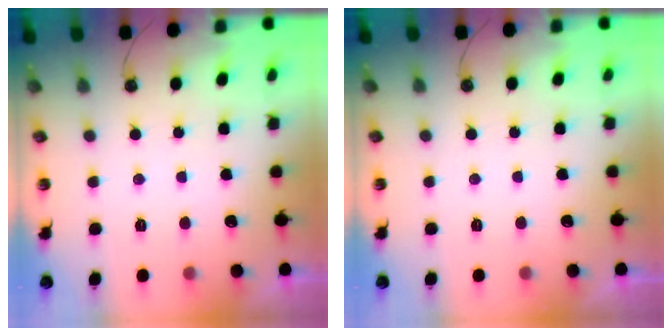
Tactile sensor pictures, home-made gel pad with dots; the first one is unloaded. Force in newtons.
{"total": 0.0}